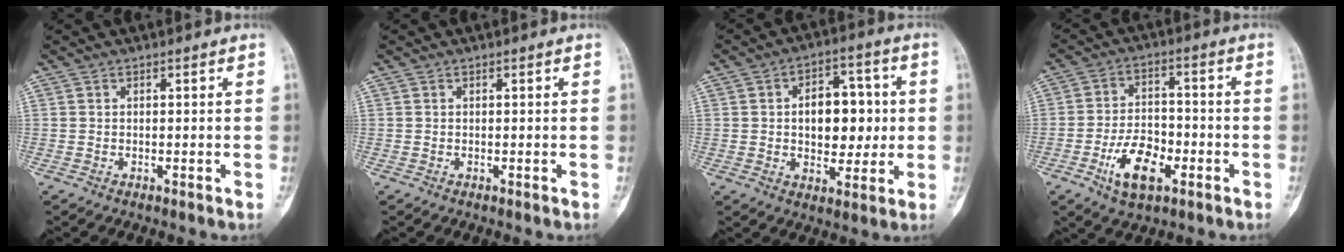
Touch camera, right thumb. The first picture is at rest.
{"total": 0.0}
{"total": 12.3, "force": [0.7, 7.8, 9.5], "torque": [-0.088, 0.011, 0.013]}
{"total": 10.2, "force": [-4.3, 5.5, 7.5], "torque": [-0.118, 0.022, -0.073]}